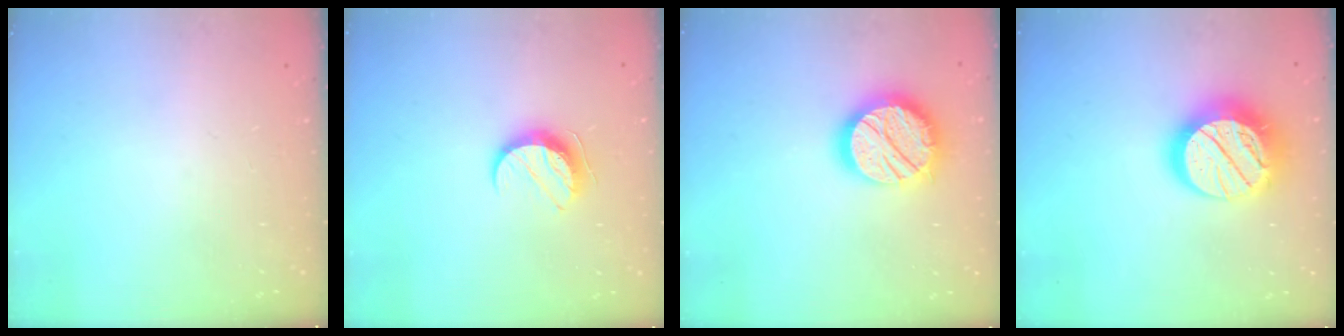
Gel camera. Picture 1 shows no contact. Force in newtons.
{"total": 8.6, "press": 8.6, "slide": 0.7}
{"total": 18.4, "press": 18.3, "slide": 1.7}
{"total": 21.1, "press": 21.1, "slide": 1.7}